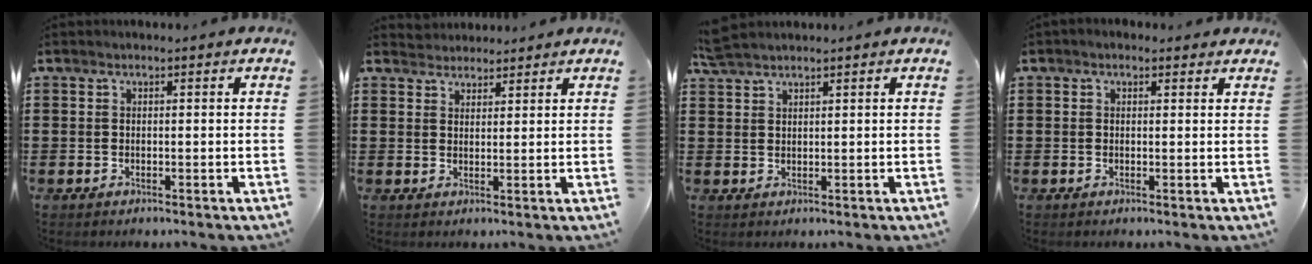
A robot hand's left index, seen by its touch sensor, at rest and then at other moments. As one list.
[{"total": 2.2, "force": [2.0, 0.6, -0.4], "torque": [0.001, 0.003, 0.041]}, {"total": 2.2, "force": [2.1, 0.2, 0.8], "torque": [-0.021, 0.001, 0.041]}, {"total": 0.9, "force": [0.4, 0.6, 0.4], "torque": [-0.011, 0.006, 0.006]}]